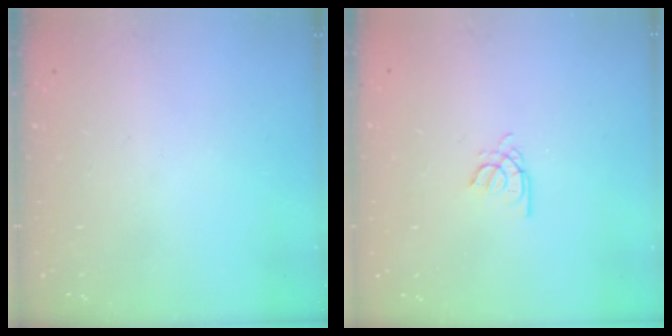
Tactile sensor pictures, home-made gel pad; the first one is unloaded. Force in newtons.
{"total": 3.6, "press": 3.6, "slide": 0.4}